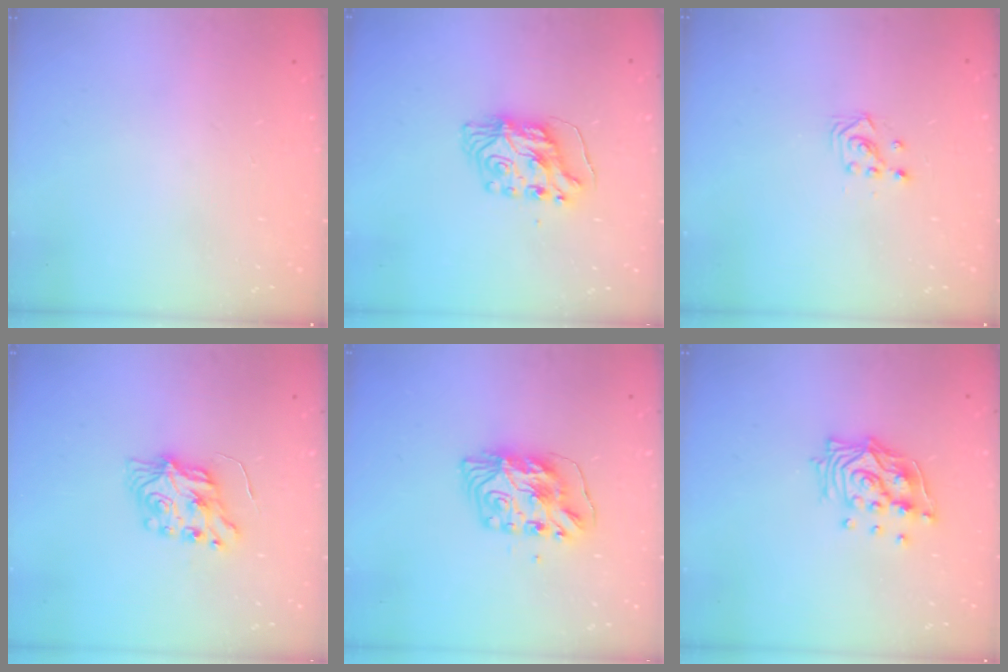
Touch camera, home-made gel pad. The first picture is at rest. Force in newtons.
{"total": 9.3, "press": 9.3, "slide": 0.9}
{"total": 2.9, "press": 2.9, "slide": 0.3}
{"total": 7.3, "press": 7.3, "slide": 0.2}
{"total": 9.4, "press": 9.4, "slide": 0.8}
{"total": 13.3, "press": 13.3, "slide": 1.2}